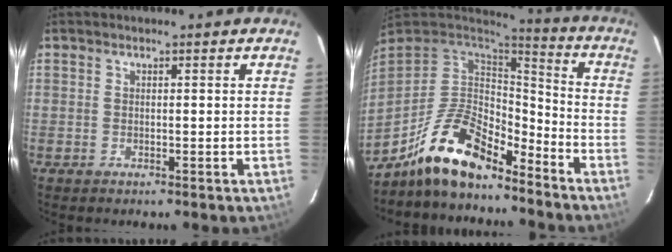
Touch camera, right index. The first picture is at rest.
{"total": 16.1, "force": [-11.9, 5.5, 9.3], "torque": [-0.197, -0.004, -0.223]}